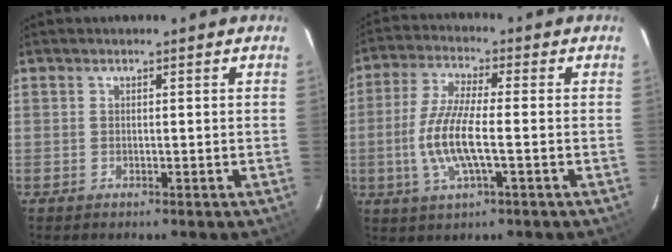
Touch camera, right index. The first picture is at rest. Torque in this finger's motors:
{"motor_torque": [0.41, -0.10, 0.46, 0.17]}